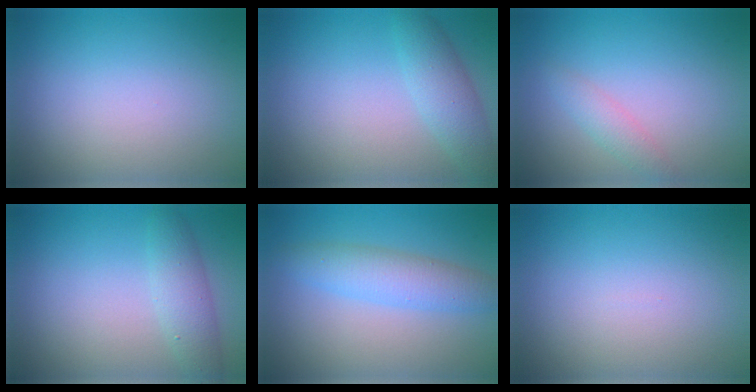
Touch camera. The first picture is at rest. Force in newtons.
{"total": 3.1, "press": 3.1, "slide": 0.1}
{"total": 1.6, "press": 1.6, "slide": 0.1}
{"total": 2.7, "press": 2.7, "slide": 0.1}
{"total": 3.7, "press": 3.7, "slide": 0.1}
{"total": 0.0}